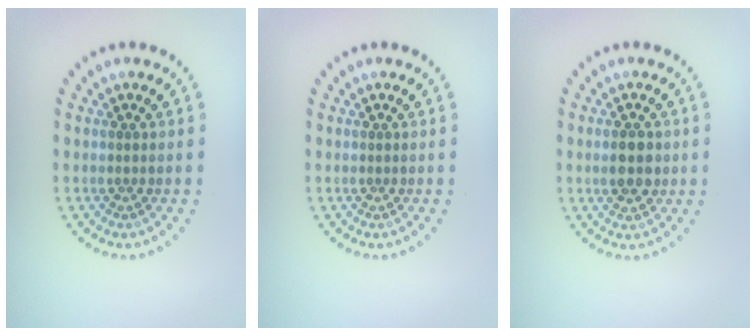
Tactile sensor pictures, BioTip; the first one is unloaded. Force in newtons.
{"total": 0.0}
{"total": 2.8, "press": 2.8, "slide": 0.1}